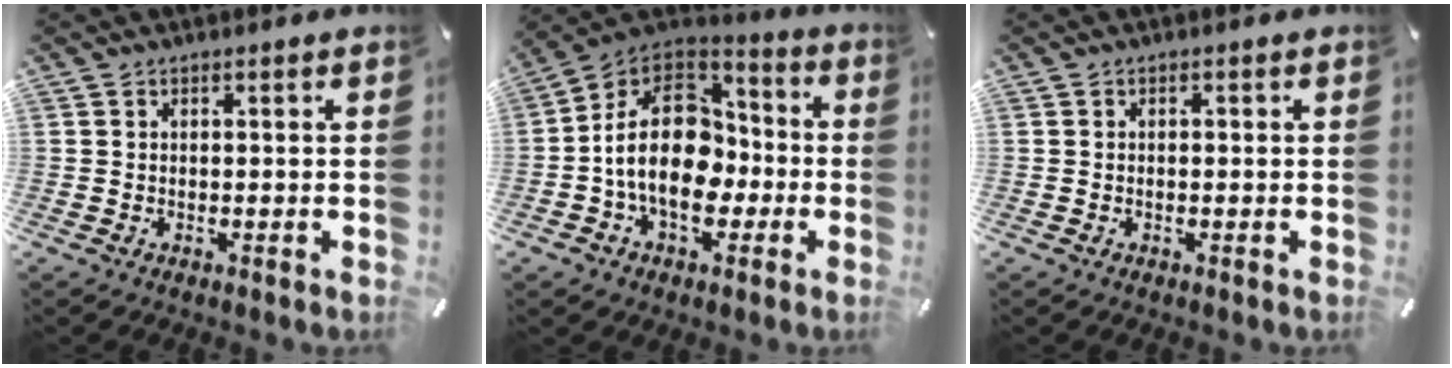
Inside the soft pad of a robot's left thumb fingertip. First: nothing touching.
{"total": 18.9, "force": [-3.1, 13.6, 12.8], "torque": [-0.244, 0.019, -0.053]}
{"total": 0.6, "force": [-0.2, 0.2, 0.5], "torque": [-0.010, -0.002, -0.003]}